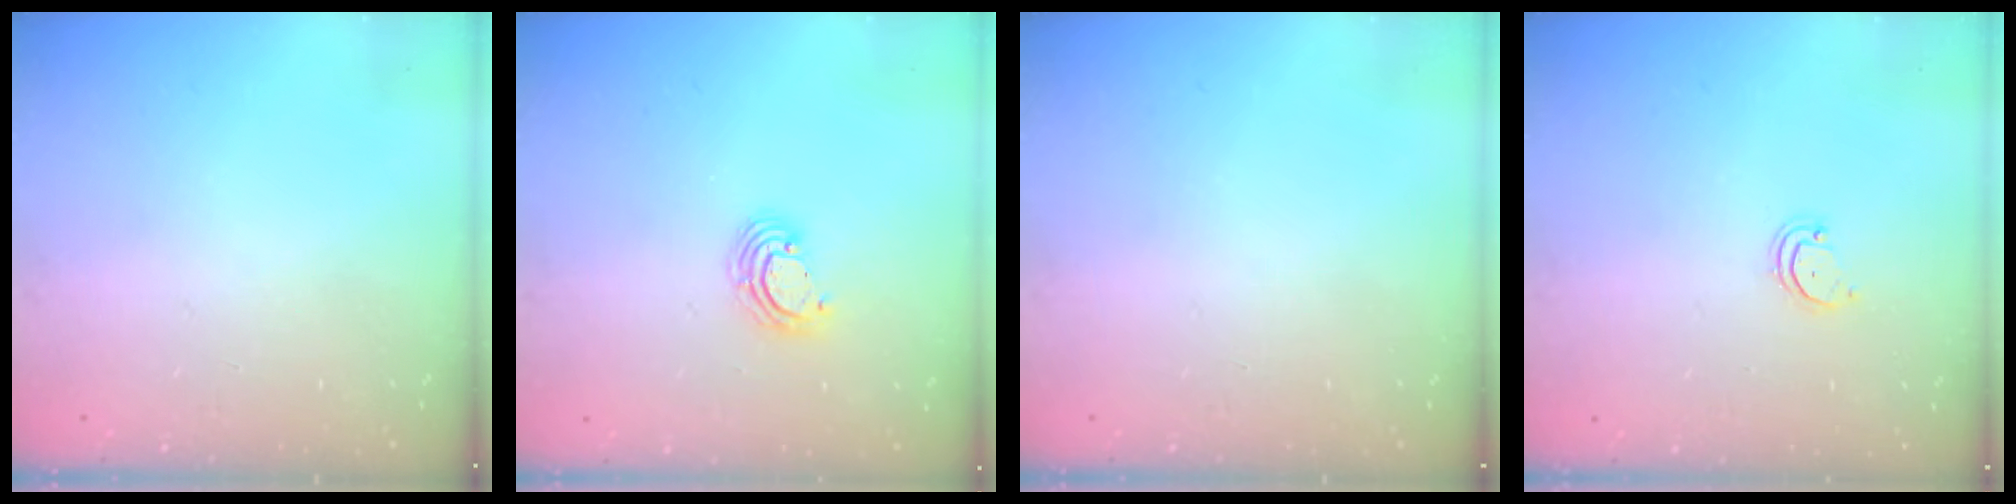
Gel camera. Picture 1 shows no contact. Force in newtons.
{"total": 3.6, "press": 3.6, "slide": 0.2}
{"total": 0.0}
{"total": 2.6, "press": 2.6, "slide": 0.2}